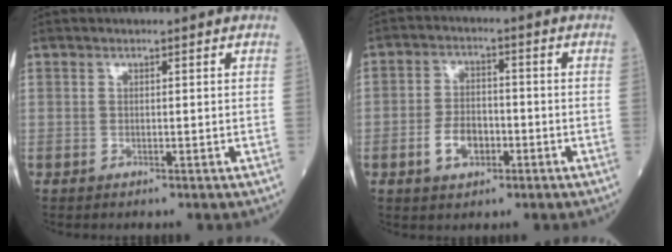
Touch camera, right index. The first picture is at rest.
{"total": 5.6, "force": [-2.1, 3.3, 3.9], "torque": [-0.079, 0.006, -0.038]}